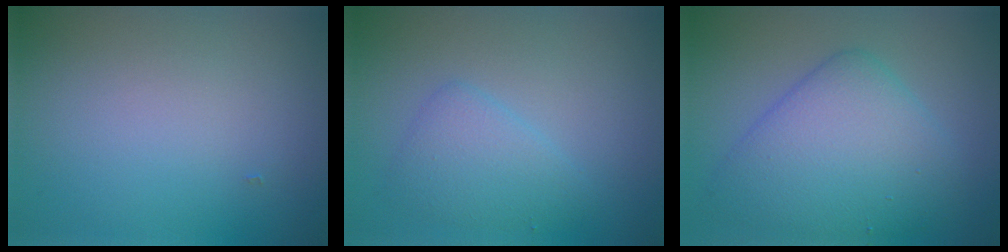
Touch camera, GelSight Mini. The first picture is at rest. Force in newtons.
{"total": 2.6, "press": 2.6, "slide": 0.1}
{"total": 6.5, "press": 6.5, "slide": 0.3}